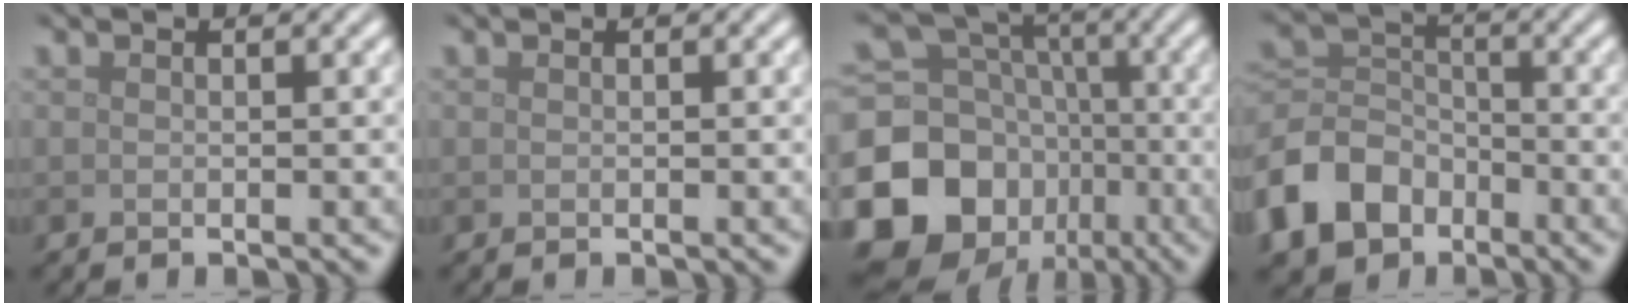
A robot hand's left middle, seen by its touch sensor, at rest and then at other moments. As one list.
[{"total": 0.0}, {"total": 16.2, "force": [-5.8, 13.6, 6.6], "torque": [-0.167, -0.016, -0.121]}, {"total": 7.5, "force": [-4.1, 5.4, 3.3], "torque": [-0.070, 0.003, -0.098]}]